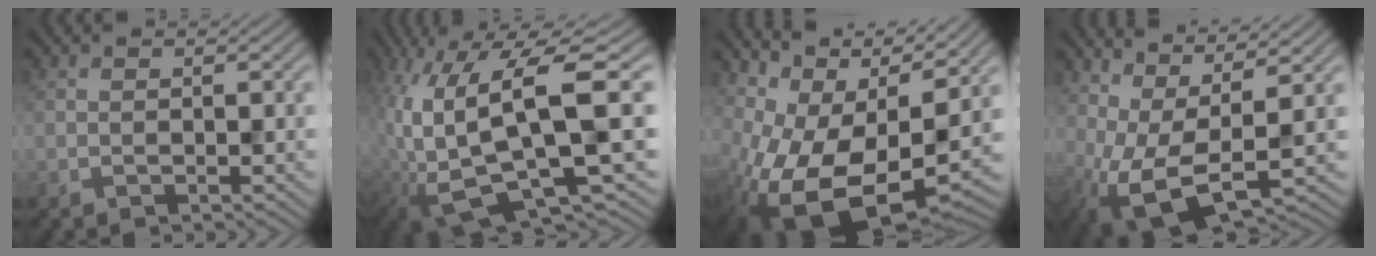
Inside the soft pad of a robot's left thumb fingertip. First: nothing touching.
{"total": 14.0, "force": [-0.9, 4.0, 13.4], "torque": [-0.287, -0.003, -0.008]}
{"total": 15.1, "force": [-0.1, 7.8, 12.9], "torque": [-0.245, -0.031, 0.020]}
{"total": 9.0, "force": [1.1, 4.1, 8.0], "torque": [-0.179, -0.002, 0.020]}